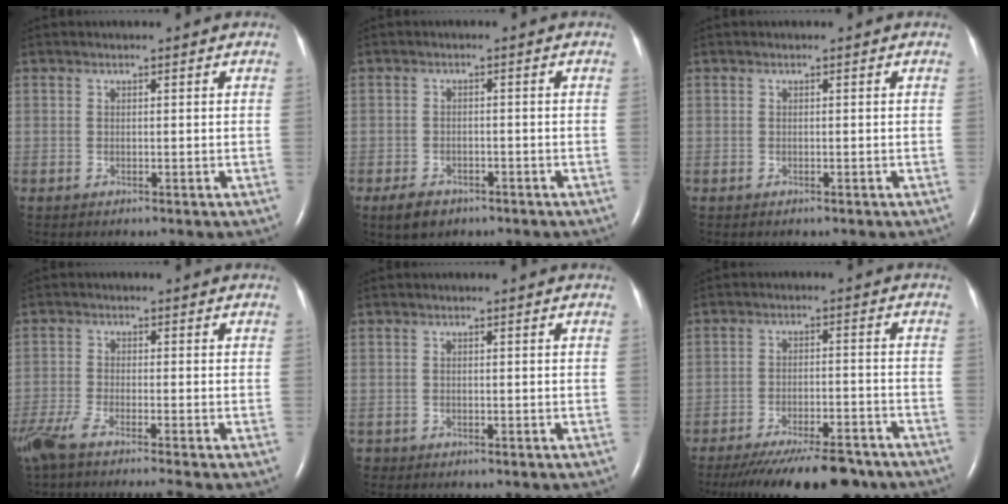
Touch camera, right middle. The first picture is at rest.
{"total": 3.6, "force": [-2.5, 2.1, 1.6], "torque": [-0.033, -0.001, -0.034]}
{"total": 0.0}
{"total": 8.6, "force": [-7.1, -0.4, 4.8], "torque": [-0.085, -0.025, -0.125]}
{"total": 0.7, "force": [-0.5, 0.4, 0.0], "torque": [-0.003, 0.002, -0.009]}
{"total": 16.3, "force": [-13.9, 3.3, 7.9], "torque": [-0.111, -0.020, -0.200]}